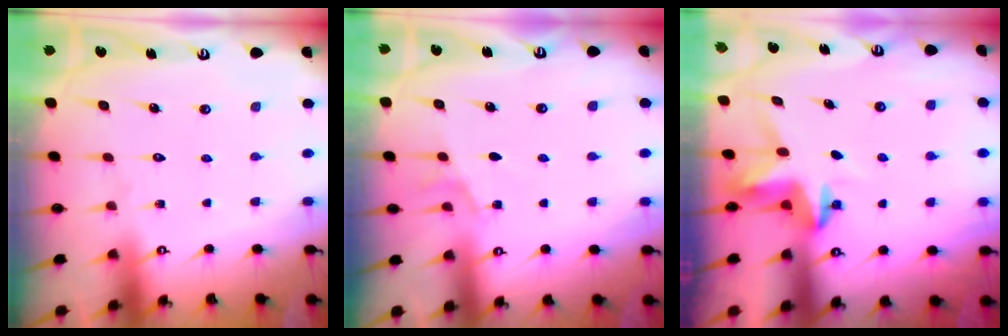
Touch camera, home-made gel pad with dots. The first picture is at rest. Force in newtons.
{"total": 5.4, "press": 4.8, "slide": 2.6}
{"total": 3.9, "press": 3.8, "slide": 0.4}